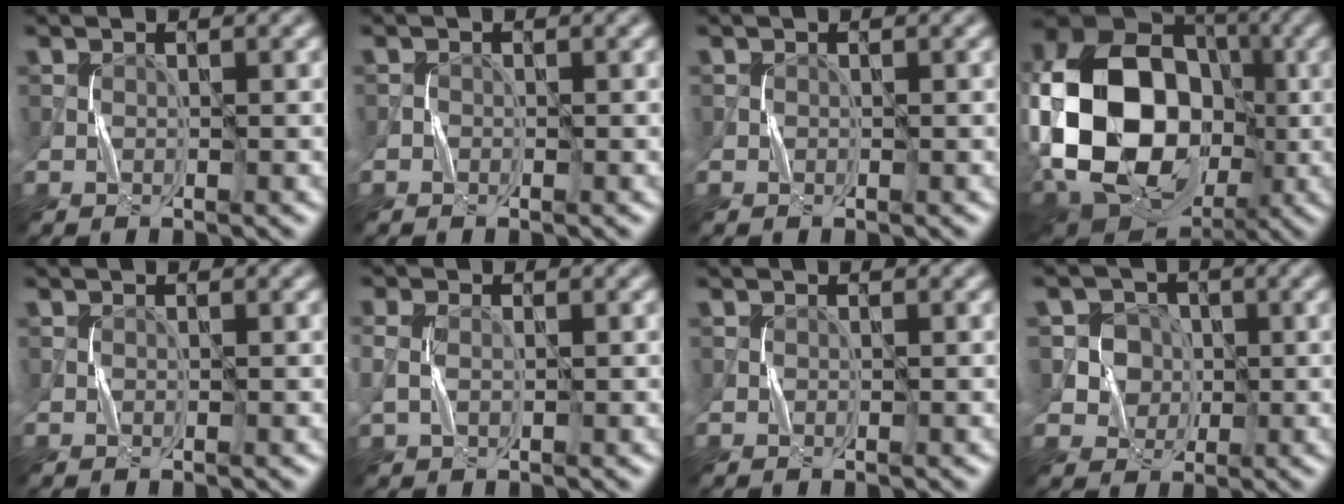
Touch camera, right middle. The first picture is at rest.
{"total": 0.7, "force": [-0.6, 0.3, -0.2], "torque": [0.005, 0.001, -0.010]}
{"total": 0.0}
{"total": 17.9, "force": [-3.2, 13.1, 11.8], "torque": [-0.217, 0.002, -0.062]}
{"total": 0.0}
{"total": 0.9, "force": [-0.6, -0.5, -0.3], "torque": [0.009, -0.001, -0.010]}
{"total": 0.0}
{"total": 6.9, "force": [0.8, 6.2, 2.8], "torque": [-0.059, 0.030, 0.001]}